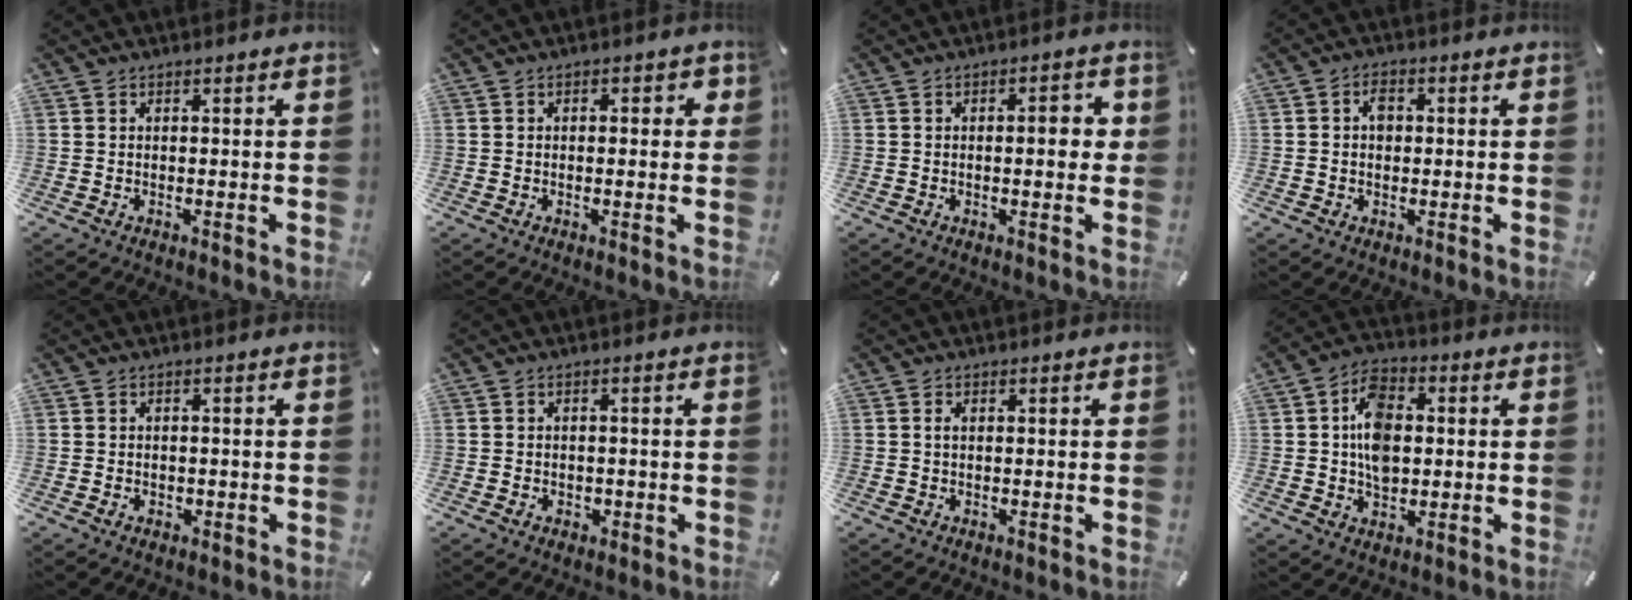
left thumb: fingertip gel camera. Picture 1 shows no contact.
{"total": 2.2, "force": [-0.2, 1.1, 1.9], "torque": [-0.026, 0.004, -0.006]}
{"total": 5.0, "force": [0.4, 2.0, 4.6], "torque": [-0.054, -0.004, -0.004]}
{"total": 3.3, "force": [0.3, 2.3, 2.4], "torque": [-0.041, 0.005, 0.000]}
{"total": 1.6, "force": [-0.6, 1.2, 0.8], "torque": [-0.016, 0.003, -0.012]}
{"total": 2.0, "force": [-0.7, 1.7, 0.8], "torque": [-0.016, 0.004, -0.015]}
{"total": 1.0, "force": [0.1, 0.4, 0.9], "torque": [-0.018, 0.002, 0.000]}
{"total": 10.0, "force": [0.5, 7.3, 6.9], "torque": [-0.128, 0.005, 0.007]}